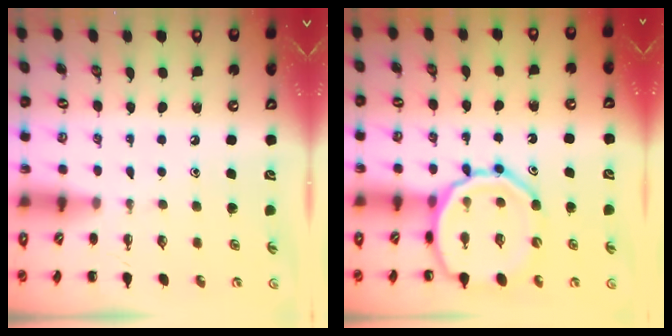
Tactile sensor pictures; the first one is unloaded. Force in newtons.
{"total": 15.5, "press": 15.2, "slide": 2.9}